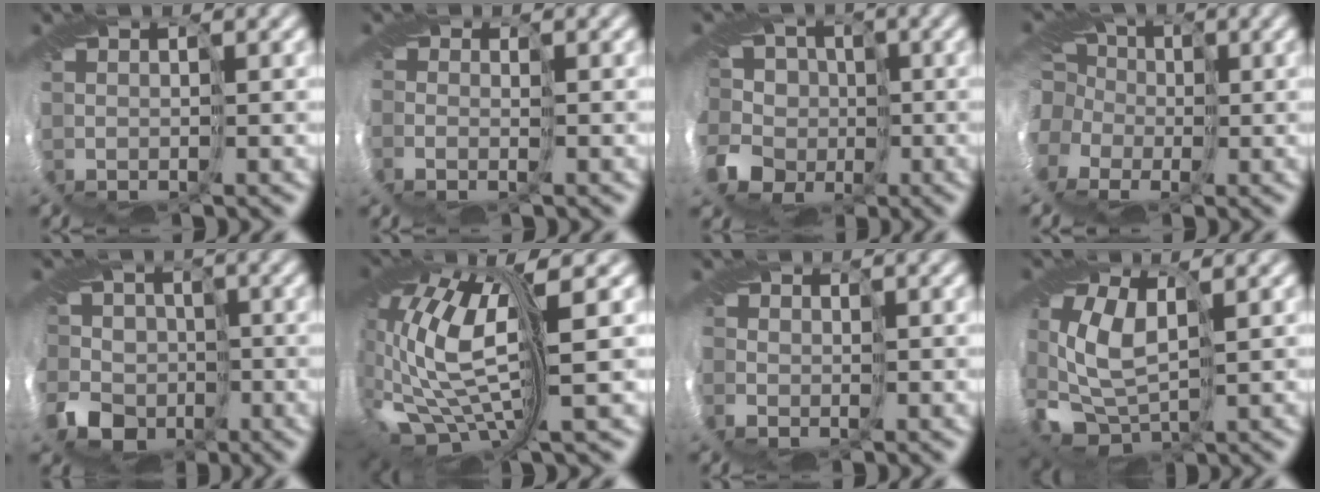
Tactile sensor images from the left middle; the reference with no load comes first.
{"total": 1.0, "force": [-0.9, 0.4, 0.0], "torque": [-0.001, -0.012, -0.023]}
{"total": 9.0, "force": [-1.3, 8.2, 3.5], "torque": [-0.089, 0.018, -0.069]}
{"total": 12.4, "force": [0.2, 10.7, 6.2], "torque": [-0.173, 0.021, -0.051]}
{"total": 9.8, "force": [-3.3, 8.7, 3.1], "torque": [-0.079, 0.001, -0.098]}
{"total": 12.4, "force": [1.1, 4.9, 11.4], "torque": [-0.261, -0.009, 0.027]}
{"total": 1.3, "force": [-0.2, 1.2, -0.3], "torque": [0.006, -0.006, -0.009]}
{"total": 5.5, "force": [0.1, 2.9, 4.6], "torque": [-0.112, 0.000, -0.007]}